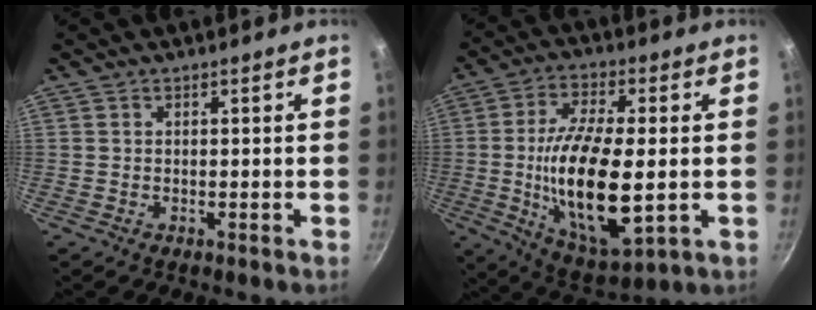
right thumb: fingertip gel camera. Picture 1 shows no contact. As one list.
[{"total": 19.3, "force": [-1.5, 7.5, 17.7], "torque": [-0.331, -0.004, -0.024]}]